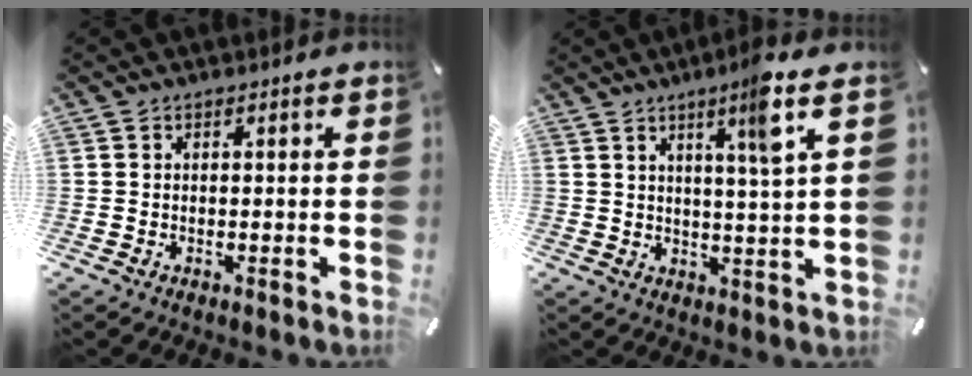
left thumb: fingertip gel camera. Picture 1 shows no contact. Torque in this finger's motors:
{"motor_torque": [2.46, 1.83, 1.40, -1.37, 0.52]}